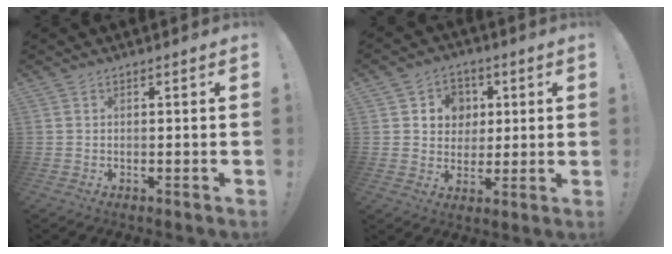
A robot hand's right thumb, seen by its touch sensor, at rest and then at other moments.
{"total": 7.9, "force": [1.7, 7.5, 1.6], "torque": [-0.021, -0.013, 0.037]}